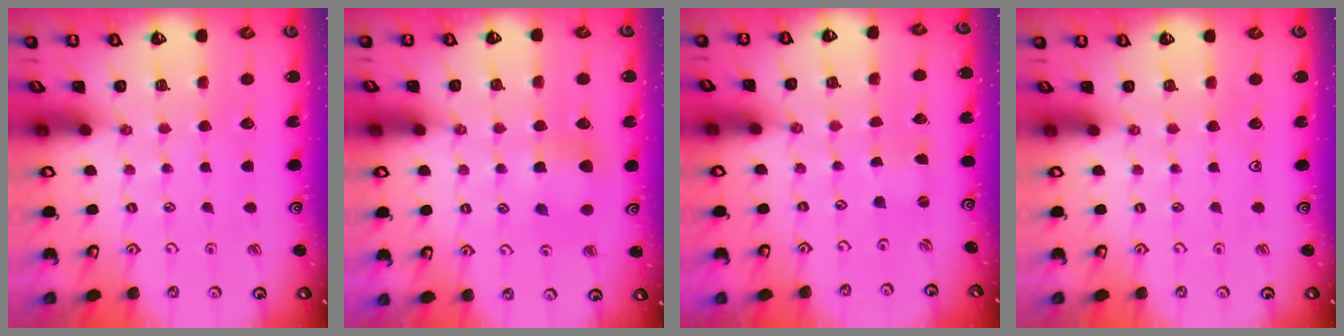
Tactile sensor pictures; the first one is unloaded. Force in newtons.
{"total": 6.6, "press": 6.5, "slide": 0.8}
{"total": 0.0}
{"total": 0.0}